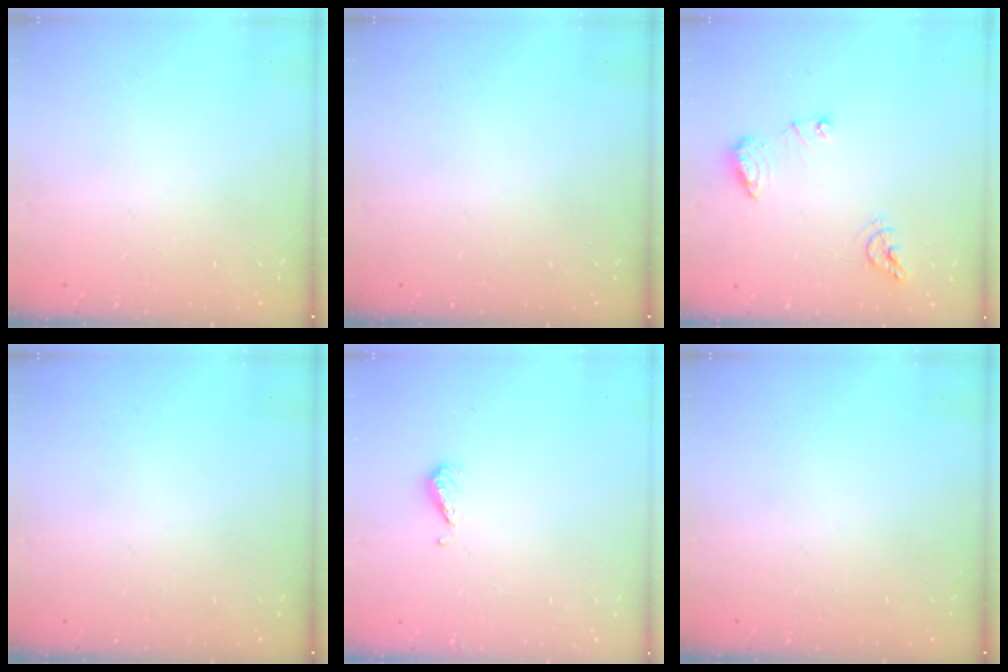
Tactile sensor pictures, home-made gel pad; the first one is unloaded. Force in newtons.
{"total": 0.0}
{"total": 8.9, "press": 8.9, "slide": 1.0}
{"total": 0.0}
{"total": 4.8, "press": 4.7, "slide": 0.9}
{"total": 0.0}